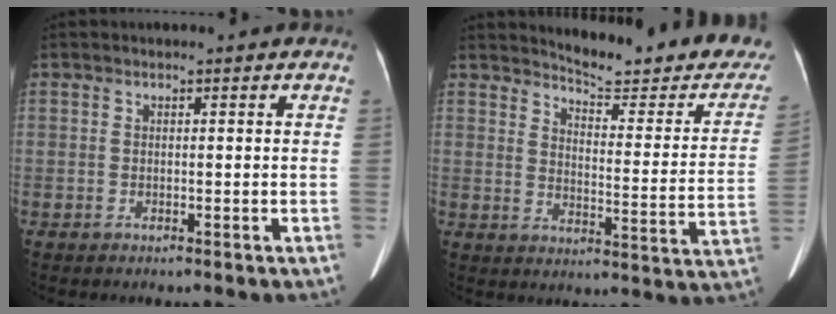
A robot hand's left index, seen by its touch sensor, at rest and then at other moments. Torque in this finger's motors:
{"motor_torque": [0.53, -0.99, 0.04, 0.03]}